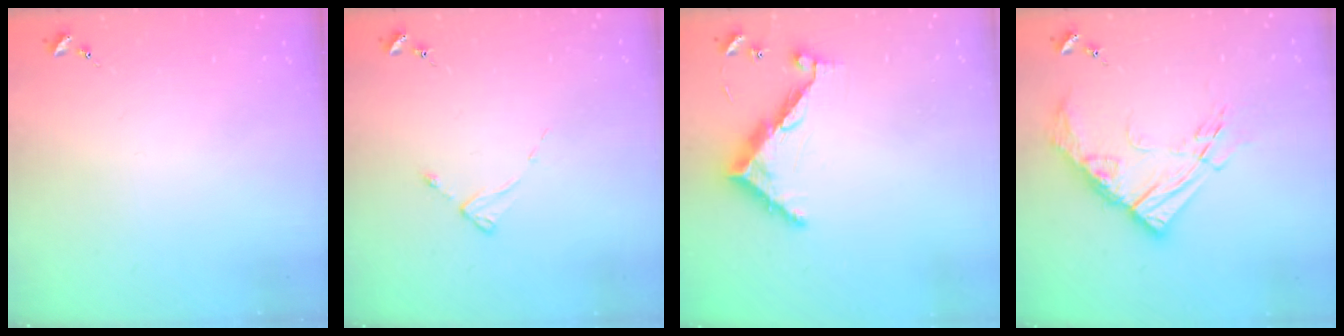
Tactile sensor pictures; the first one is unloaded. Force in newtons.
{"total": 2.3, "press": 2.3, "slide": 0.3}
{"total": 9.3, "press": 9.3, "slide": 0.3}
{"total": 15.4, "press": 15.3, "slide": 1.6}